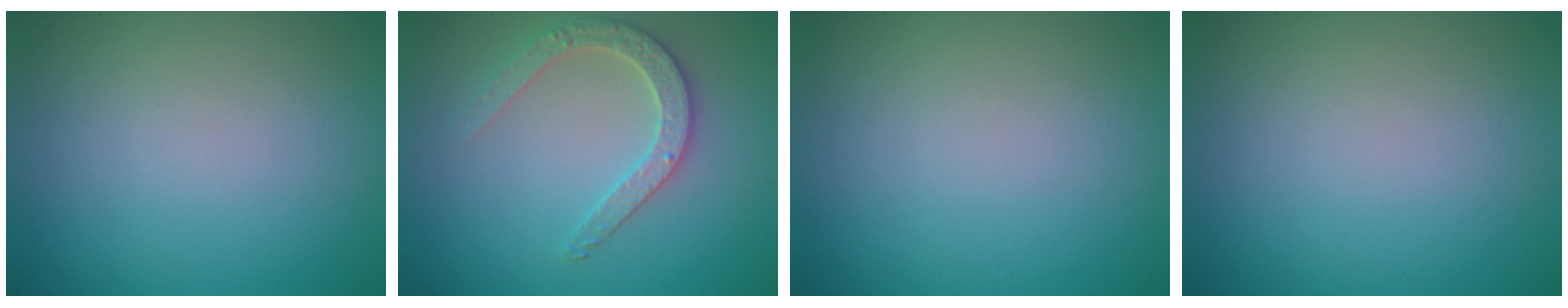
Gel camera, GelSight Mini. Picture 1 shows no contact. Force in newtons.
{"total": 3.1, "press": 3.0, "slide": 0.7}
{"total": 0.0}
{"total": 0.0}